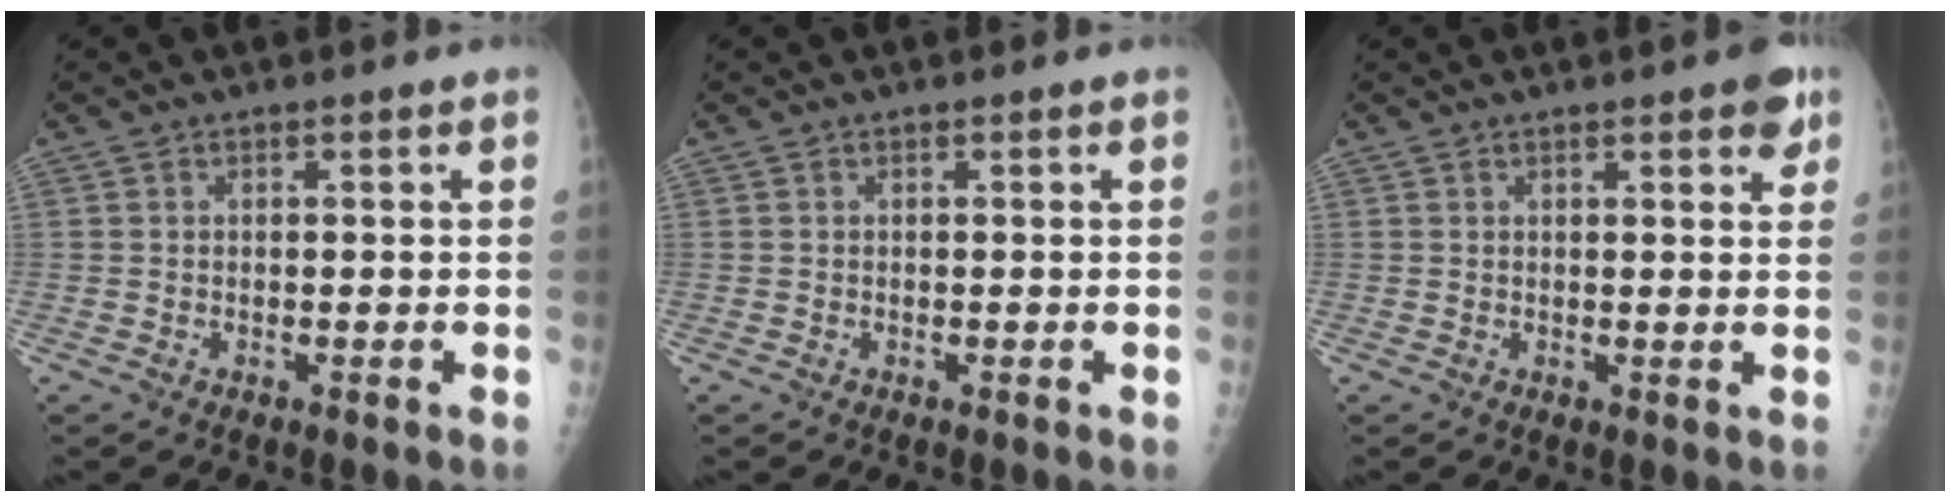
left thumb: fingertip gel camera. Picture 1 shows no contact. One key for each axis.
{"total": 0.0}
{"total": 4.3, "fx": 2.4, "fy": 1.5, "fz": 3.1, "tx": -0.022, "ty": -0.008, "tz": 0.024}